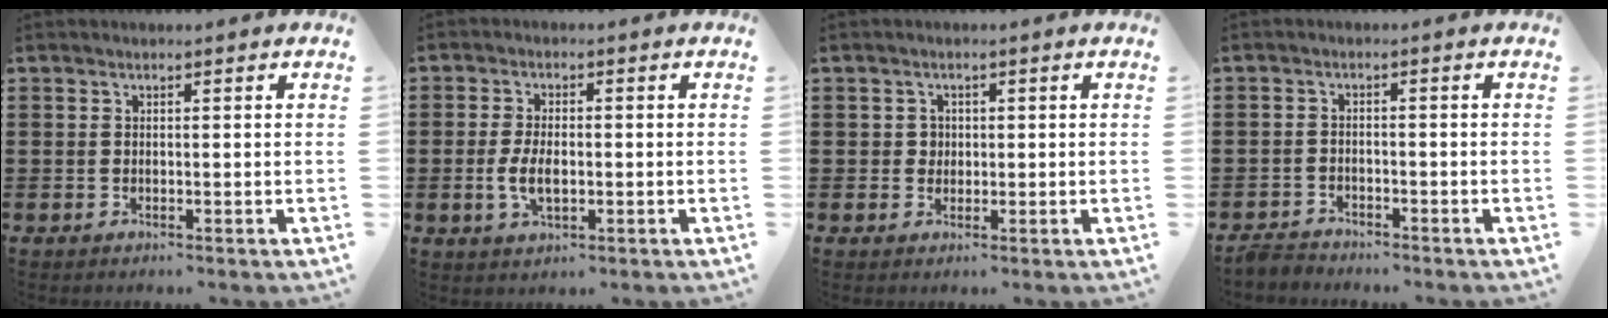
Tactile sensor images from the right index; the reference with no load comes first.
{"total": 4.6, "force": [-0.8, 2.2, 3.9], "torque": [-0.084, -0.001, -0.016]}
{"total": 1.5, "force": [0.2, 1.4, 0.5], "torque": [-0.014, 0.008, 0.003]}
{"total": 2.5, "force": [-2.4, 0.3, -0.2], "torque": [-0.002, 0.001, -0.053]}